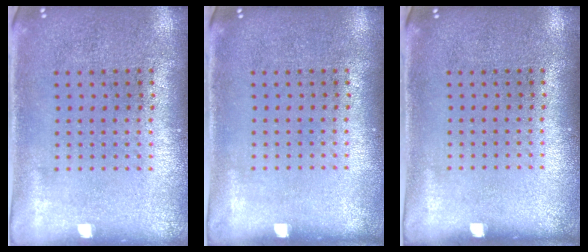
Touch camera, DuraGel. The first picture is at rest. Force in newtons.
{"total": 0.0}
{"total": 0.0}